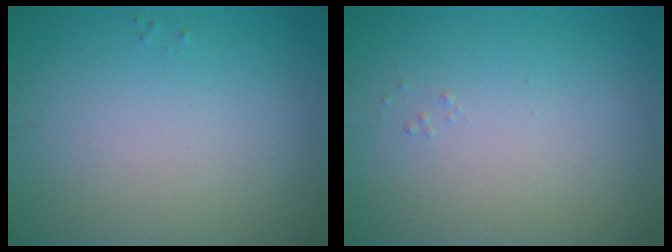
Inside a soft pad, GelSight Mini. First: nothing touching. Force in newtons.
{"total": 0.0}